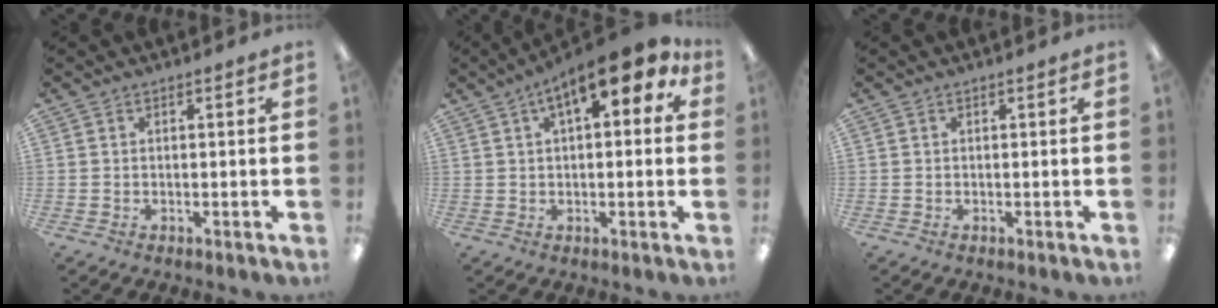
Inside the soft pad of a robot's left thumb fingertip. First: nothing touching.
{"total": 10.9, "force": [5.5, 4.2, 8.5], "torque": [-0.118, -0.016, 0.089]}
{"total": 0.0}